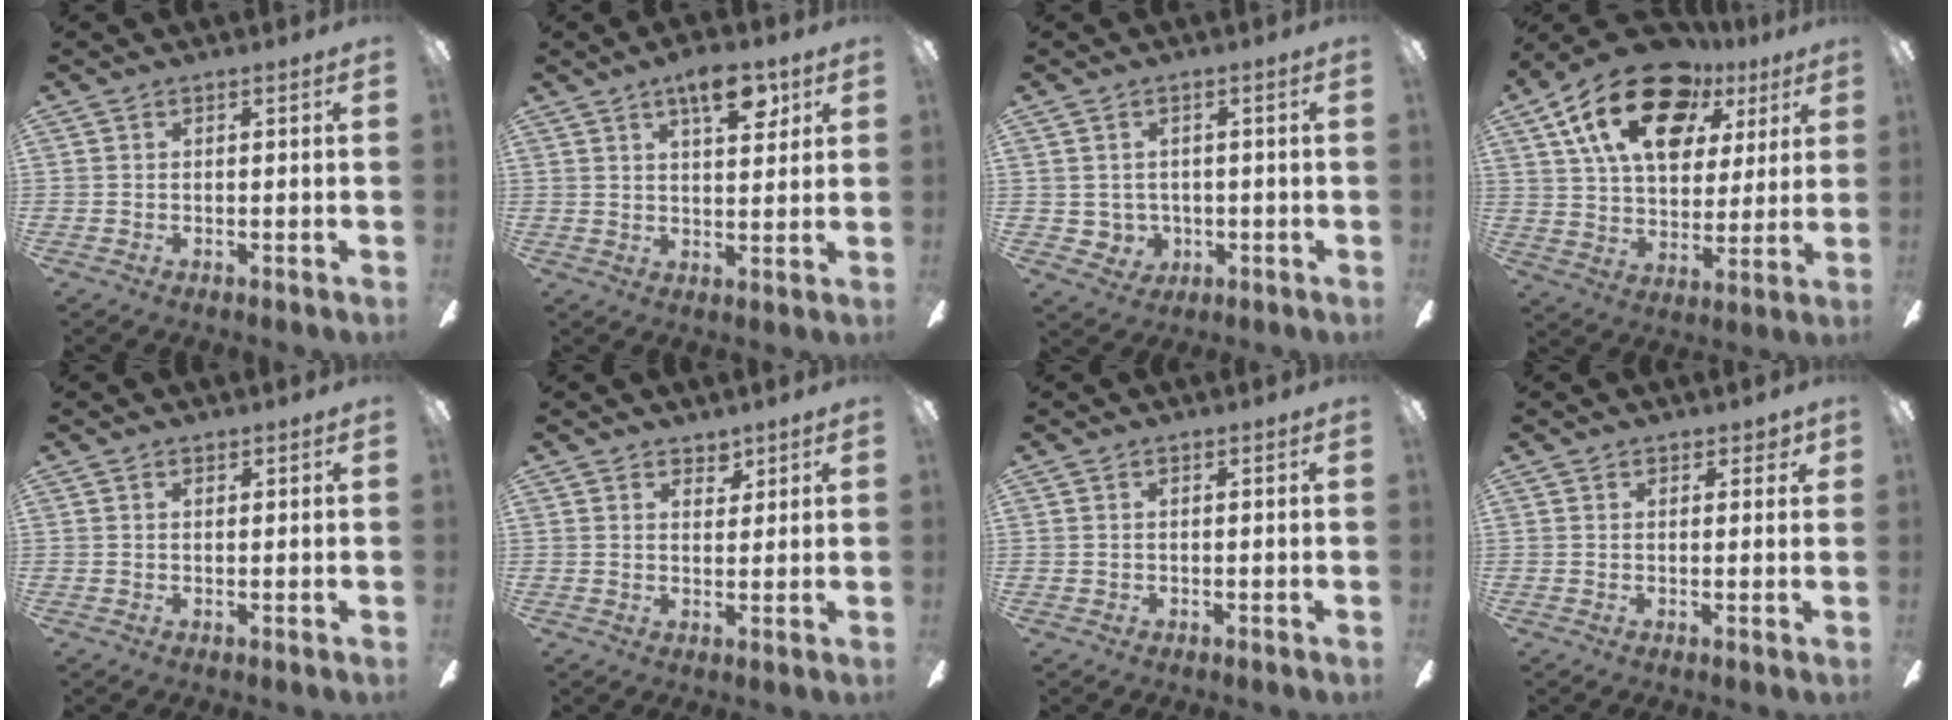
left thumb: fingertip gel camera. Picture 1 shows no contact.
{"total": 9.2, "force": [5.0, 3.5, 6.9], "torque": [-0.094, -0.016, 0.078]}
{"total": 3.1, "force": [-0.1, 3.0, 0.8], "torque": [-0.029, -0.002, -0.003]}
{"total": 21.6, "force": [11.6, 12.5, 13.2], "torque": [-0.228, -0.037, 0.205]}
{"total": 0.8, "force": [0.6, 0.5, 0.3], "torque": [0.001, -0.002, 0.009]}
{"total": 3.4, "force": [2.8, 1.9, 0.5], "torque": [-0.001, -0.011, 0.049]}
{"total": 0.5, "force": [-0.4, 0.1, 0.3], "torque": [-0.006, 0.002, -0.009]}
{"total": 1.9, "force": [1.0, 1.1, 1.2], "torque": [-0.009, 0.000, 0.013]}